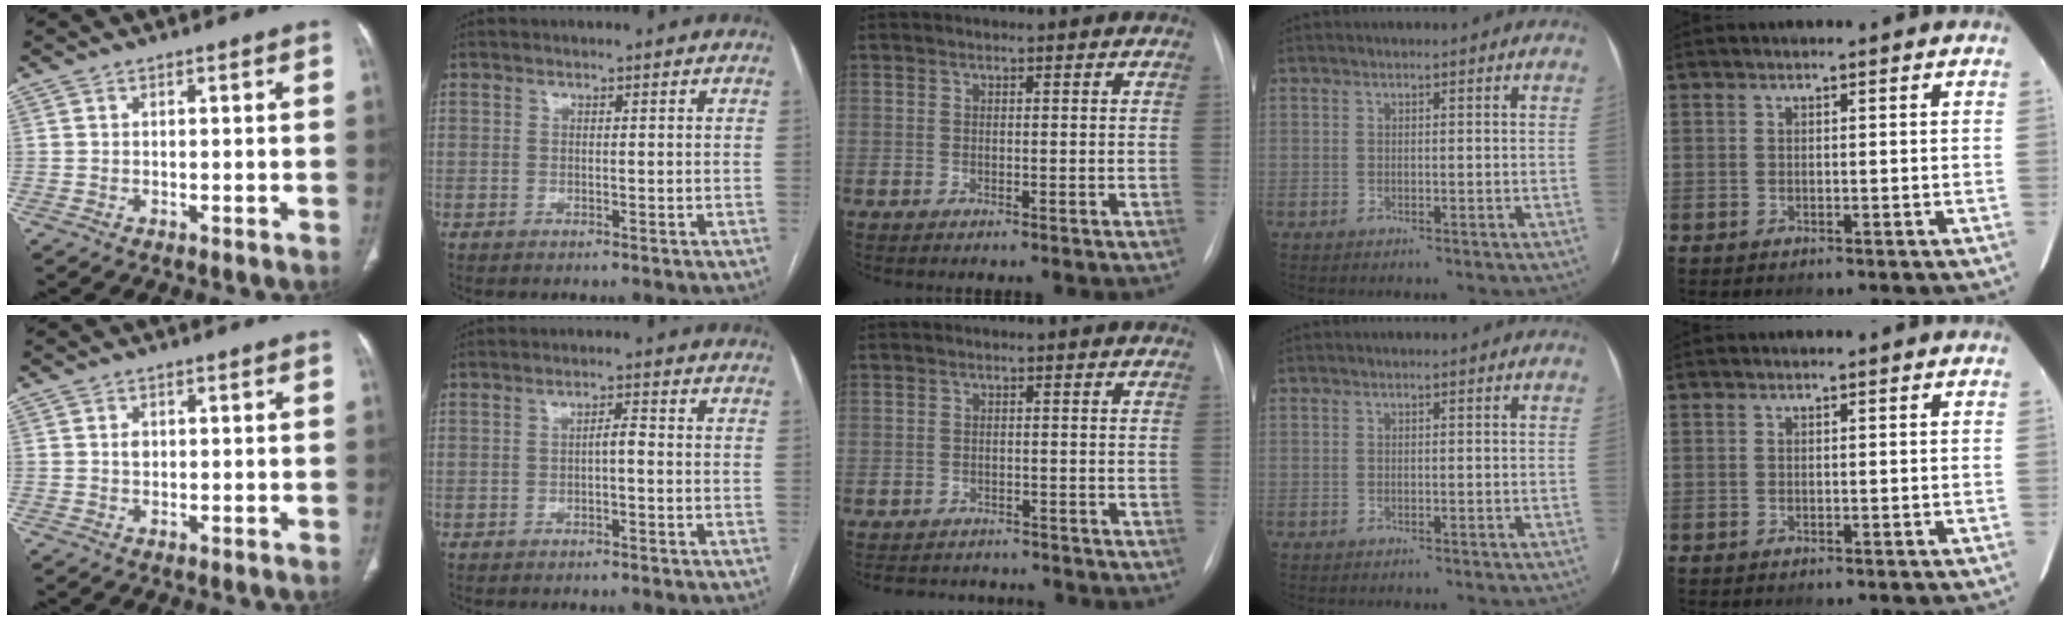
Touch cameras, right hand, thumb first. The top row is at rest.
{"thumb": {"total": 1.3, "force": [0.2, 1.0, 0.7], "torque": [-0.009, 0.001, 0.004]}, "index": {"total": 1.7, "force": [-0.4, 0.3, 1.6], "torque": [-0.026, 0.004, -0.008]}, "middle": {"total": 6.3, "force": [-5.9, 2.2, 0.6], "torque": [-0.006, 0.006, -0.075]}}